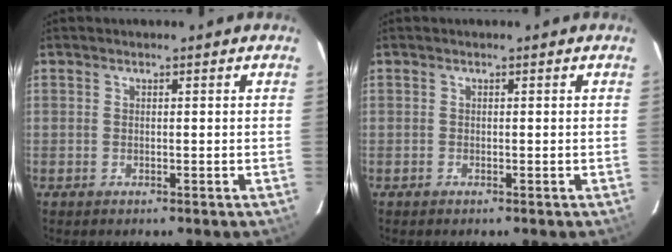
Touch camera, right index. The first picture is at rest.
{"total": 0.0}